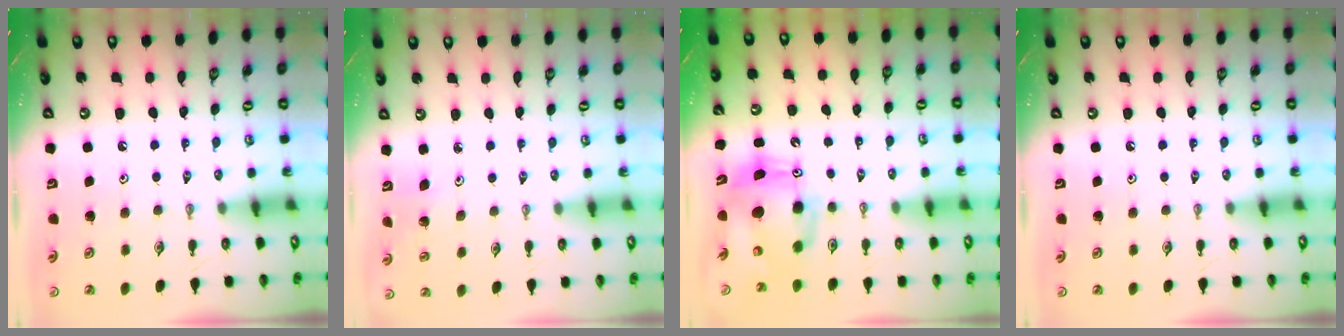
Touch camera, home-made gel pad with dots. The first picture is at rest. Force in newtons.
{"total": 2.8, "press": 2.6, "slide": 1.2}
{"total": 10.2, "press": 9.9, "slide": 2.3}
{"total": 0.0}